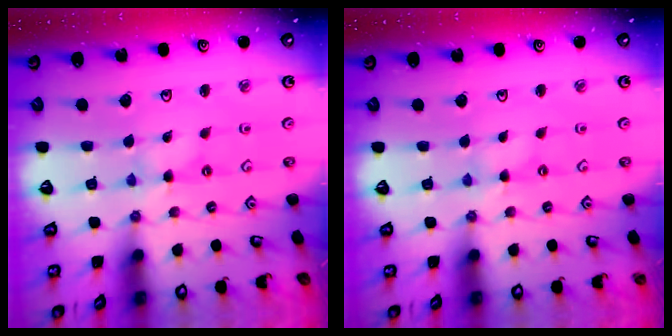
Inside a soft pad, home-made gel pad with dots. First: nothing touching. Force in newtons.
{"total": 0.0}